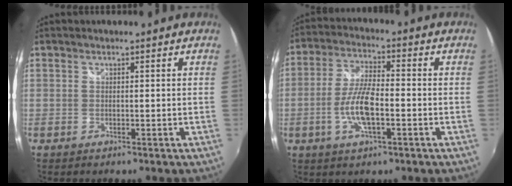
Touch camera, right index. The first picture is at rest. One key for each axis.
{"total": 8.9, "fx": -2.7, "fy": 2.6, "fz": 8.0, "tx": -0.166, "ty": 0.000, "tz": -0.054}